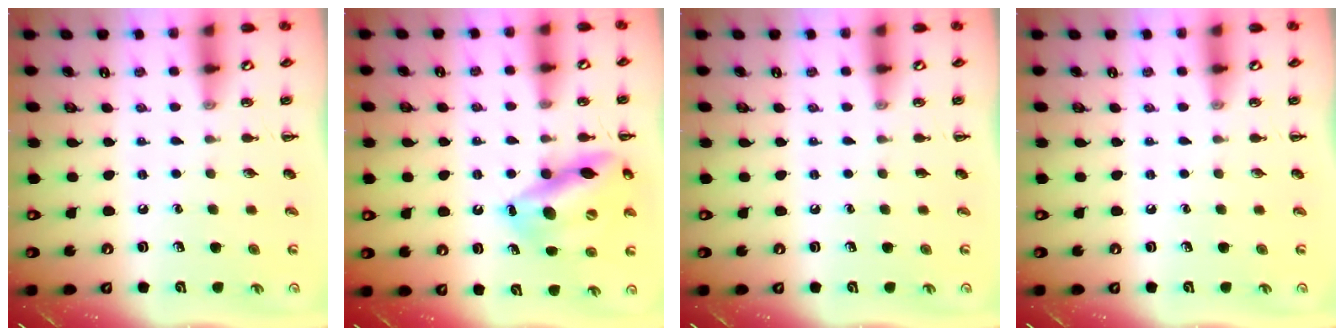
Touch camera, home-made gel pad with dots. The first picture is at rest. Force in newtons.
{"total": 15.6, "press": 15.1, "slide": 4.0}
{"total": 0.0}
{"total": 0.0}